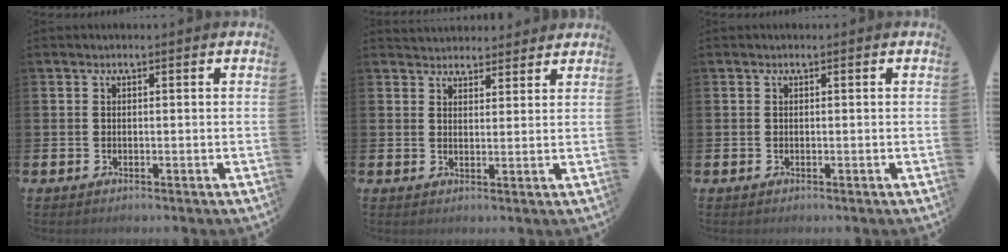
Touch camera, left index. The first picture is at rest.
{"total": 3.4, "force": [3.2, 1.1, -0.3], "torque": [-0.004, -0.013, 0.060]}
{"total": 0.0}